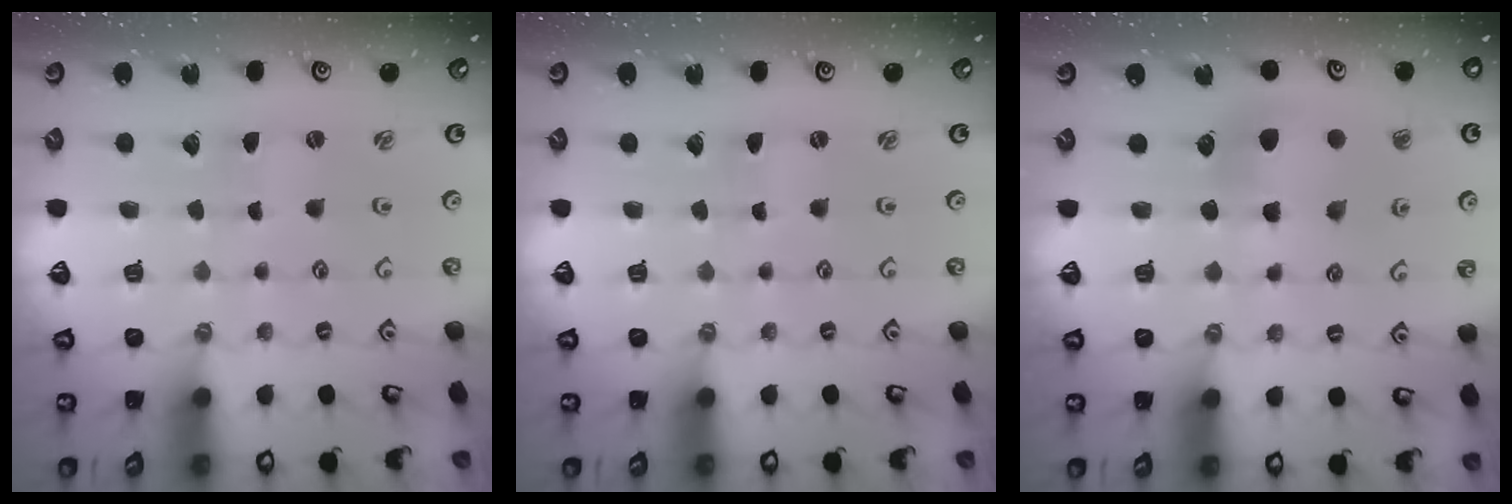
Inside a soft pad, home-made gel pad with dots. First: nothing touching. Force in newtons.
{"total": 0.0}
{"total": 7.5, "press": 7.5, "slide": 0.3}